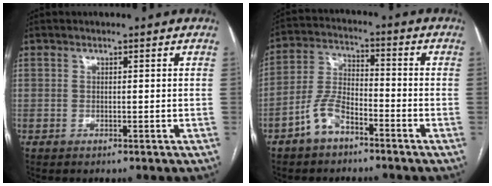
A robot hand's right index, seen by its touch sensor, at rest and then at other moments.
{"total": 7.1, "force": [-4.4, 3.5, 4.4], "torque": [-0.103, 0.017, -0.086]}